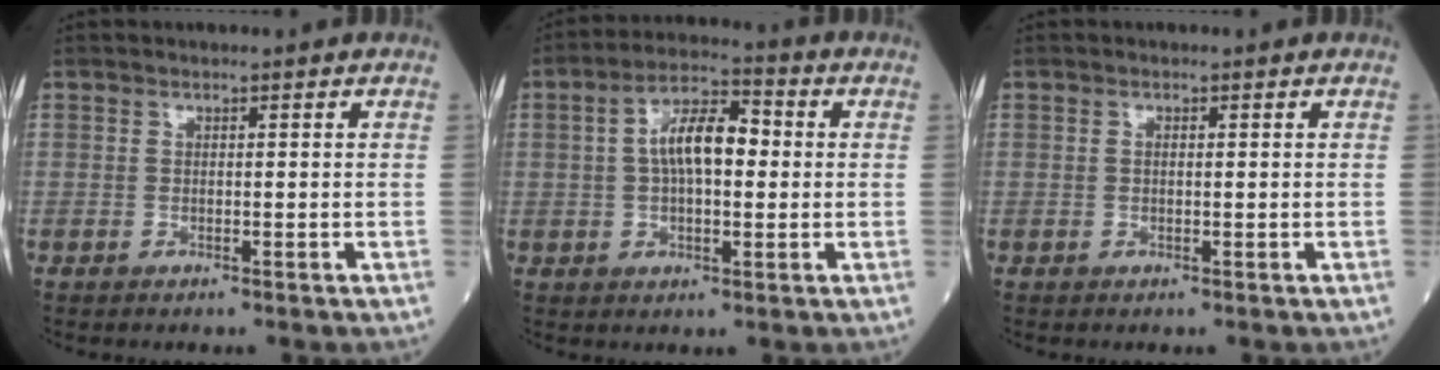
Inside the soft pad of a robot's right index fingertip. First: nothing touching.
{"total": 8.9, "force": [0.9, 3.4, 8.1], "torque": [-0.152, 0.024, 0.011]}
{"total": 0.6, "force": [0.1, 0.2, 0.5], "torque": [-0.012, 0.000, 0.001]}